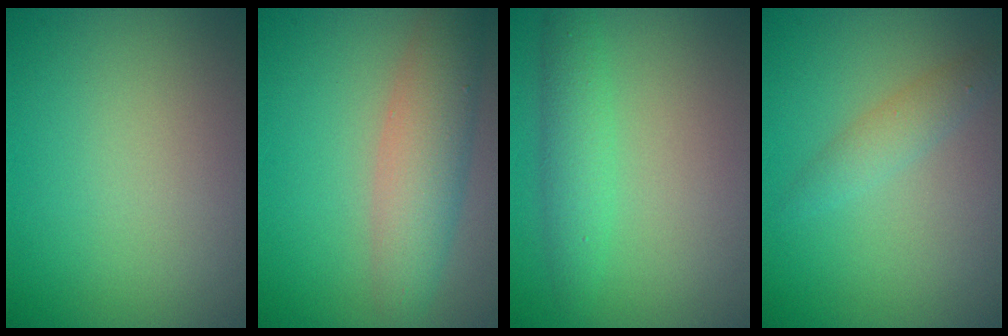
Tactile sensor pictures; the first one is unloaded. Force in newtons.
{"total": 4.9, "press": 4.9, "slide": 0.2}
{"total": 2.8, "press": 2.8, "slide": 0.0}
{"total": 1.8, "press": 1.8, "slide": 0.1}